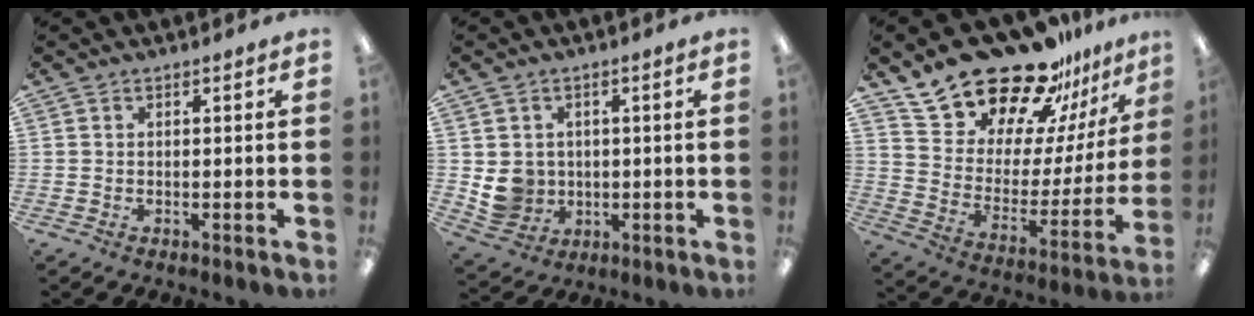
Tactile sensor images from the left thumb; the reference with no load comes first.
{"total": 6.8, "force": [0.6, 6.5, 1.9], "torque": [-0.048, 0.004, 0.020]}
{"total": 23.9, "force": [20.3, 10.0, 7.7], "torque": [-0.129, -0.148, 0.371]}